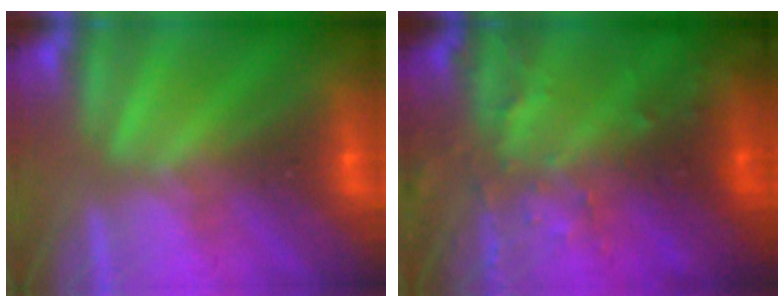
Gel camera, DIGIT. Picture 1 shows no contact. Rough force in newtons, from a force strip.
{"total": 6.9}